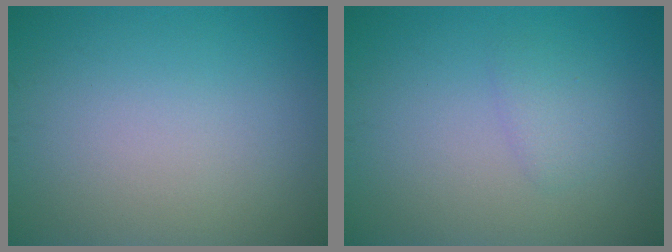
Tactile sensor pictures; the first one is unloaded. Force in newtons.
{"total": 1.3, "press": 1.3, "slide": 0.1}